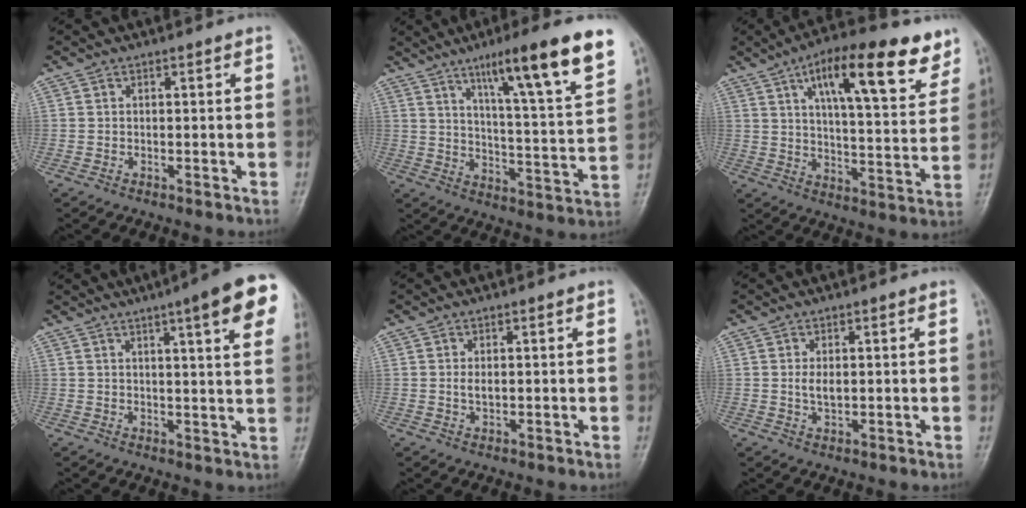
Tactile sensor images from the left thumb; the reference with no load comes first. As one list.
[{"total": 18.8, "force": [11.3, 2.0, 14.8], "torque": [-0.203, -0.051, 0.173]}, {"total": 20.1, "force": [11.0, 6.6, 15.5], "torque": [-0.195, -0.031, 0.166]}, {"total": 13.6, "force": [7.0, 2.1, 11.5], "torque": [-0.133, -0.016, 0.080]}, {"total": 1.7, "force": [0.4, 0.8, 1.4], "torque": [-0.024, -0.002, 0.010]}, {"total": 2.5, "force": [0.5, 1.2, 2.1], "torque": [-0.036, -0.005, 0.011]}]